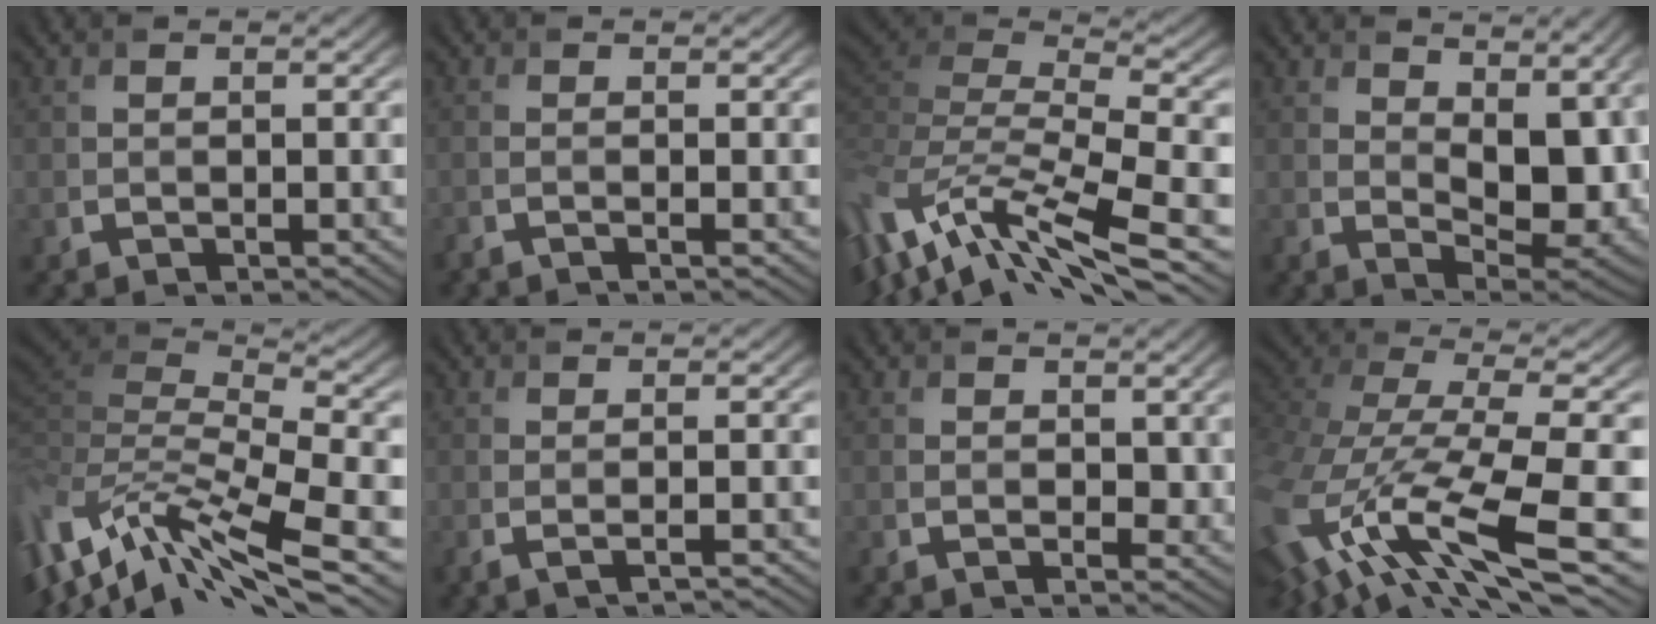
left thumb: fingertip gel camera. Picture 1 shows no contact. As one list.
[{"total": 1.0, "force": [-0.6, -0.2, 0.8], "torque": [-0.010, 0.001, -0.022]}, {"total": 13.7, "force": [-5.0, 4.7, 11.8], "torque": [-0.277, 0.009, -0.084]}, {"total": 11.9, "force": [3.9, 5.6, 9.7], "torque": [-0.157, -0.010, 0.078]}, {"total": 15.2, "force": [-5.4, 5.1, 13.2], "torque": [-0.311, -0.013, -0.079]}, {"total": 1.4, "force": [-0.3, 0.1, 1.4], "torque": [-0.018, 0.001, -0.012]}, {"total": 2.7, "force": [1.1, 1.5, 1.9], "torque": [-0.031, -0.004, 0.021]}, {"total": 15.7, "force": [-5.5, 6.4, 13.3], "torque": [-0.316, -0.038, -0.084]}]